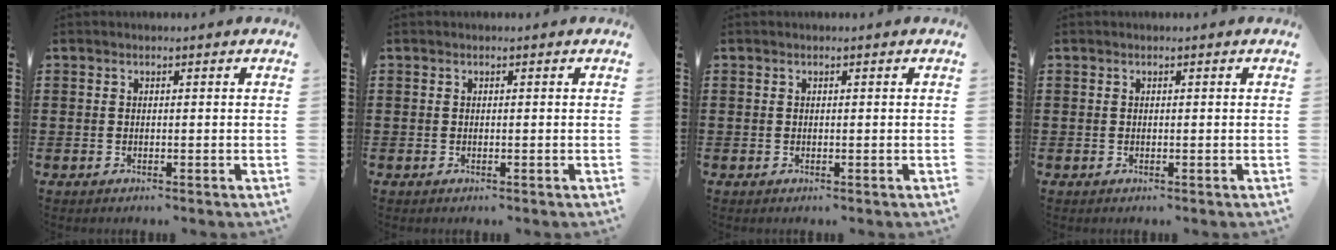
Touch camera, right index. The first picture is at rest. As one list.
[{"total": 0.0}, {"total": 0.0}, {"total": 0.0}]